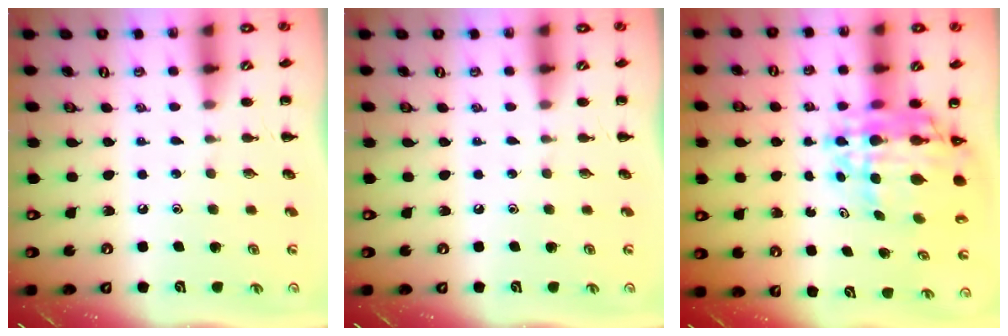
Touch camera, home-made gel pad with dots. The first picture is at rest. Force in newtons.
{"total": 0.0}
{"total": 12.0, "press": 11.4, "slide": 3.8}